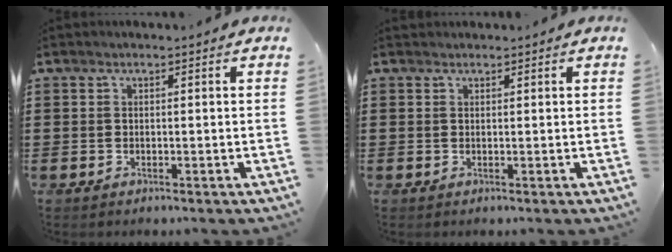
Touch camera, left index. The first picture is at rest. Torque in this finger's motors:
{"motor_torque": [0.07, -0.11, -0.04, -0.01]}